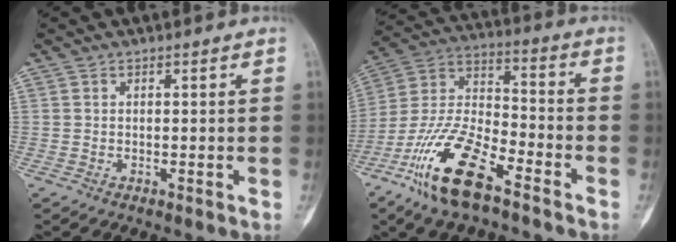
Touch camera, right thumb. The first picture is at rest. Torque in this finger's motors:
{"motor_torque": [0.37, 0.37, 1.54, -1.23, 0.16]}